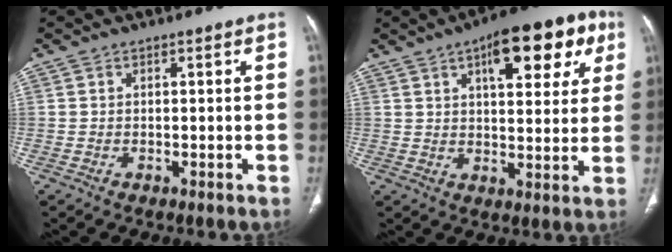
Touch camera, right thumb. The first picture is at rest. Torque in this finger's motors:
{"motor_torque": [0.18, 1.91, 0.01, 0.20, 0.07]}